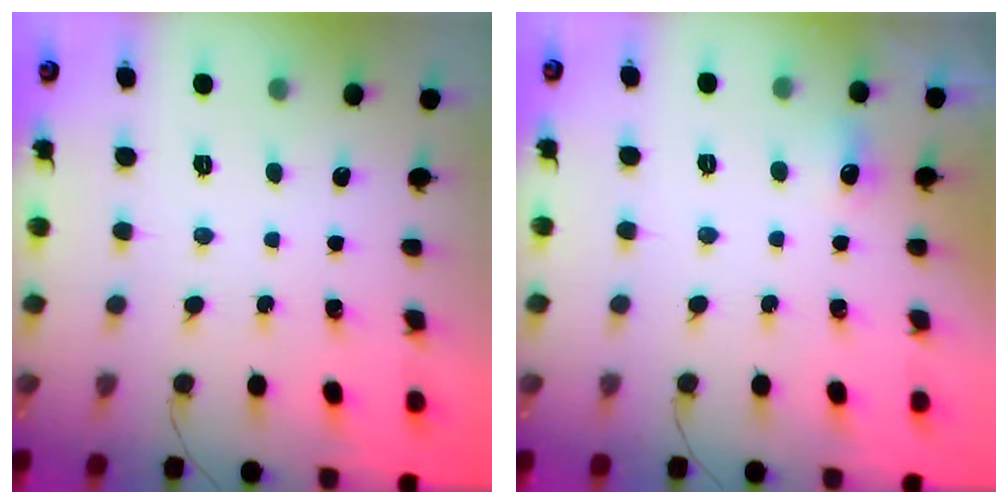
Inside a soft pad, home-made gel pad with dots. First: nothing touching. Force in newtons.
{"total": 4.6, "press": 4.3, "slide": 1.7}